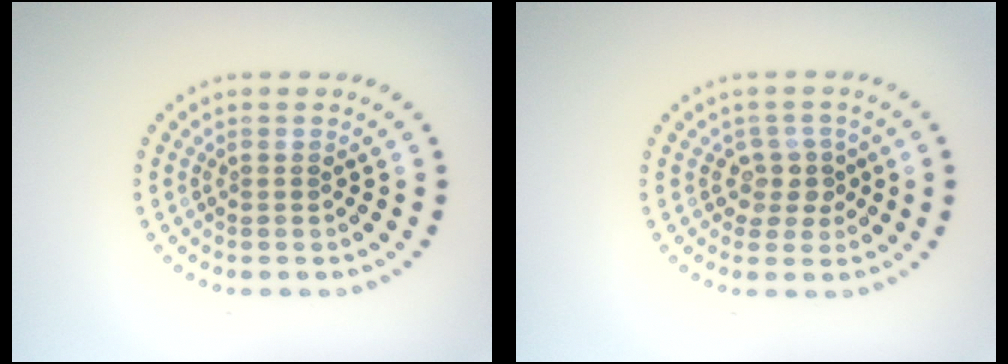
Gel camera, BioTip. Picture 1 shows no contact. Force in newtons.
{"total": 2.2, "press": 1.8, "slide": 1.2}